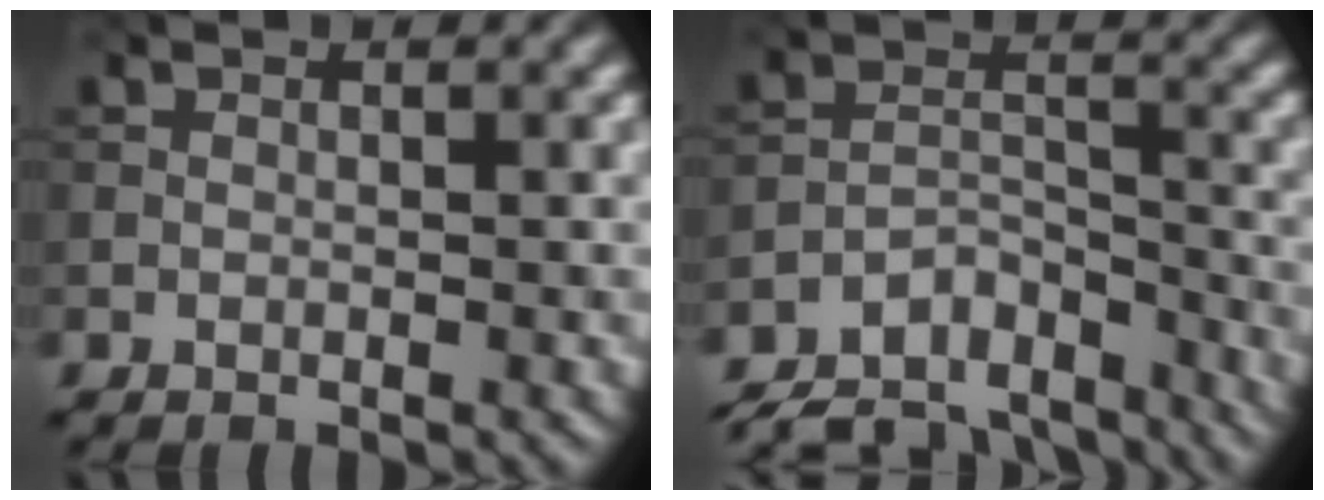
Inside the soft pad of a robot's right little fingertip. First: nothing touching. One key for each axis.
{"total": 10.5, "fx": -9.3, "fy": 3.7, "fz": 3.0, "tx": -0.046, "ty": -0.003, "tz": -0.138}